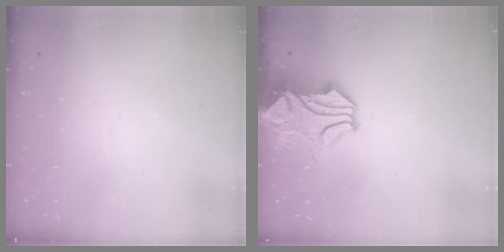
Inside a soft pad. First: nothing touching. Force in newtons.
{"total": 3.5, "press": 3.2, "slide": 1.4}